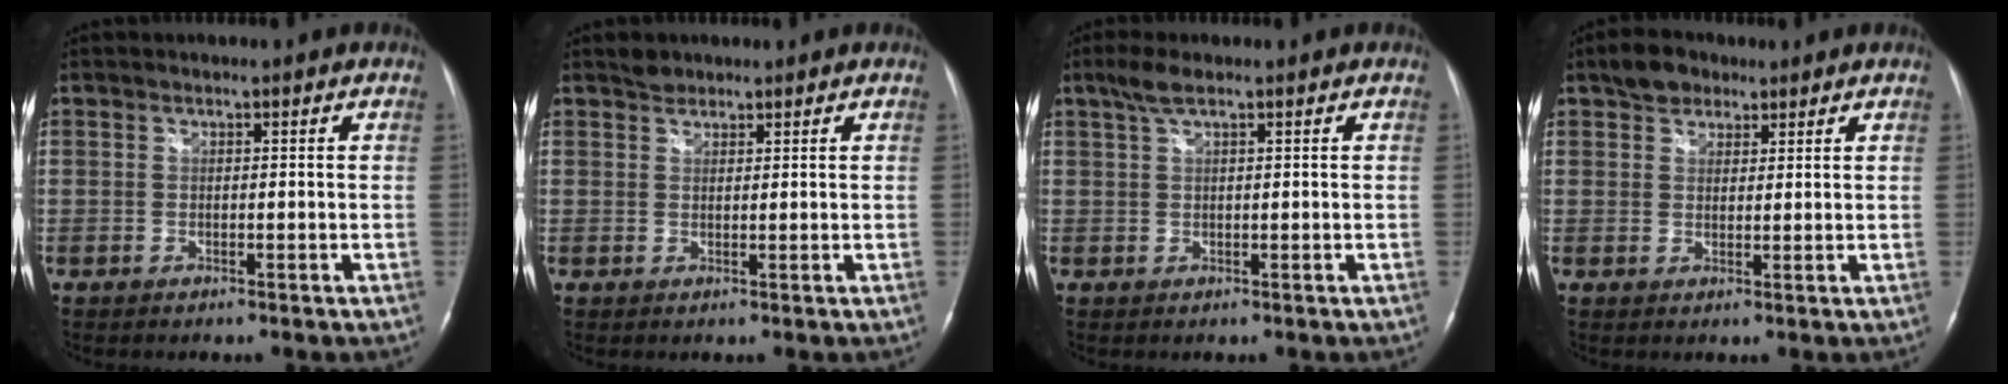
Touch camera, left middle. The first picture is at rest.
{"total": 1.7, "force": [1.5, 0.8, 0.2], "torque": [-0.005, 0.003, 0.025]}
{"total": 2.9, "force": [2.0, 0.4, 2.1], "torque": [-0.052, 0.011, 0.042]}
{"total": 4.4, "force": [3.0, 2.8, 1.5], "torque": [-0.031, 0.012, 0.054]}